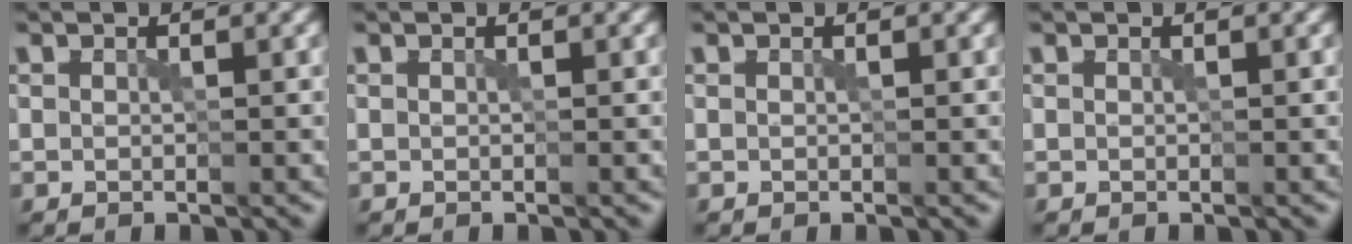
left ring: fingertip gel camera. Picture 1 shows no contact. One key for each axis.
{"total": 0.0}
{"total": 0.0}
{"total": 0.0}